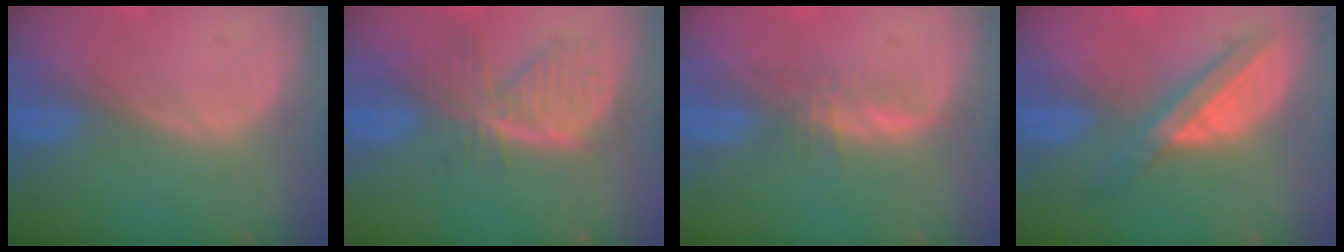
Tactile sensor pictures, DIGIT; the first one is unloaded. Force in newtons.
{"total": 7.8, "press": 6.8, "slide": 3.7}
{"total": 2.8, "press": 2.7, "slide": 0.5}
{"total": 5.8, "press": 5.7, "slide": 1.4}